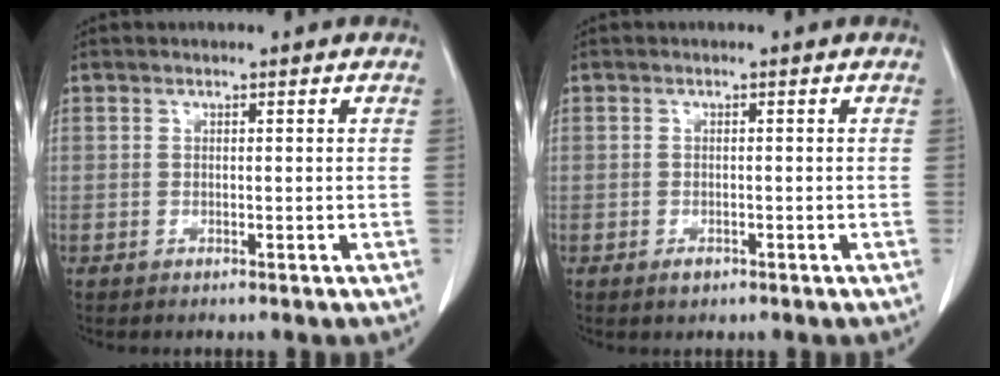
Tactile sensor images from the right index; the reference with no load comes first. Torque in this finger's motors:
{"motor_torque": [-0.08, 0.05, -0.14, -0.03]}